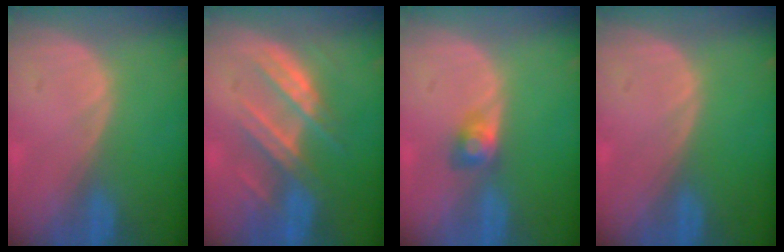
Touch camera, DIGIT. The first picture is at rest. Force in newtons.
{"total": 7.7, "press": 7.2, "slide": 2.8}
{"total": 2.6, "press": 2.5, "slide": 0.7}
{"total": 0.0}